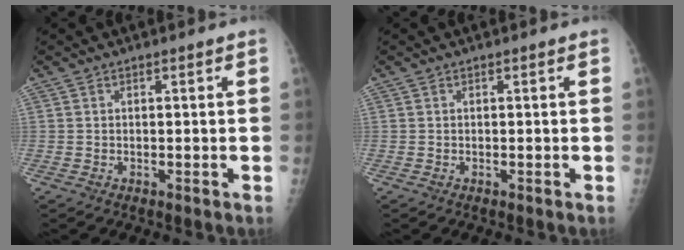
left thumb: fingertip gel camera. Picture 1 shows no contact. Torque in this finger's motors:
{"motor_torque": [0.12, 0.08, -0.09, -0.03, 0.04]}